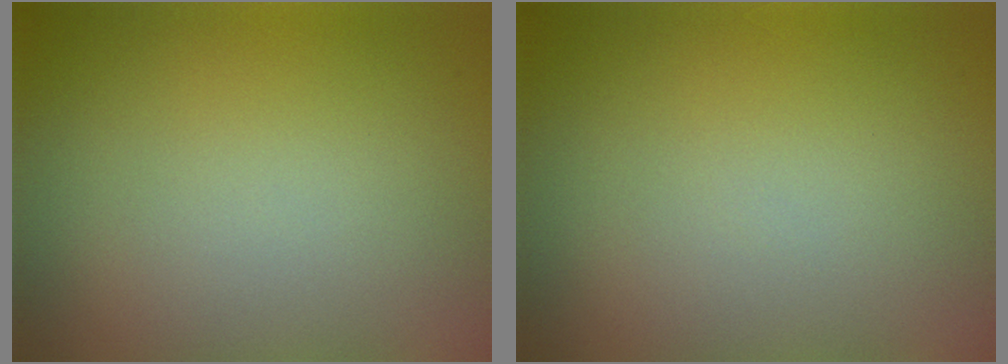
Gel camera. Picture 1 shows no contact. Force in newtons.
{"total": 0.0}